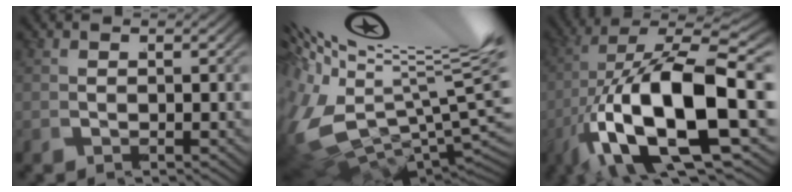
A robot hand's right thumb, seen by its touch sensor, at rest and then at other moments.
{"total": 19.3, "force": [0.8, 13.2, 14.0], "torque": [-0.258, -0.031, 0.015]}
{"total": 18.2, "force": [-3.7, 8.8, 15.5], "torque": [-0.340, -0.065, -0.010]}